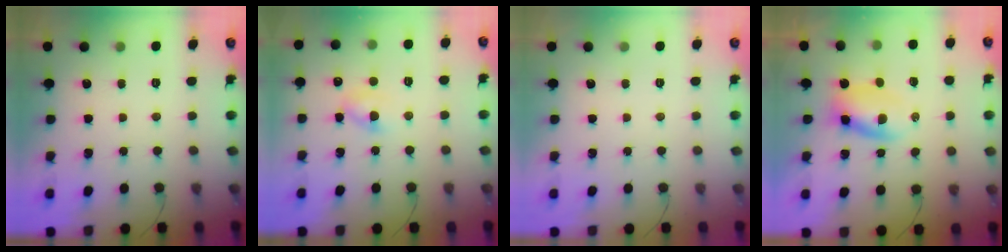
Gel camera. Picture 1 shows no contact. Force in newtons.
{"total": 3.2, "press": 2.9, "slide": 1.2}
{"total": 0.0}
{"total": 3.5, "press": 3.4, "slide": 0.9}